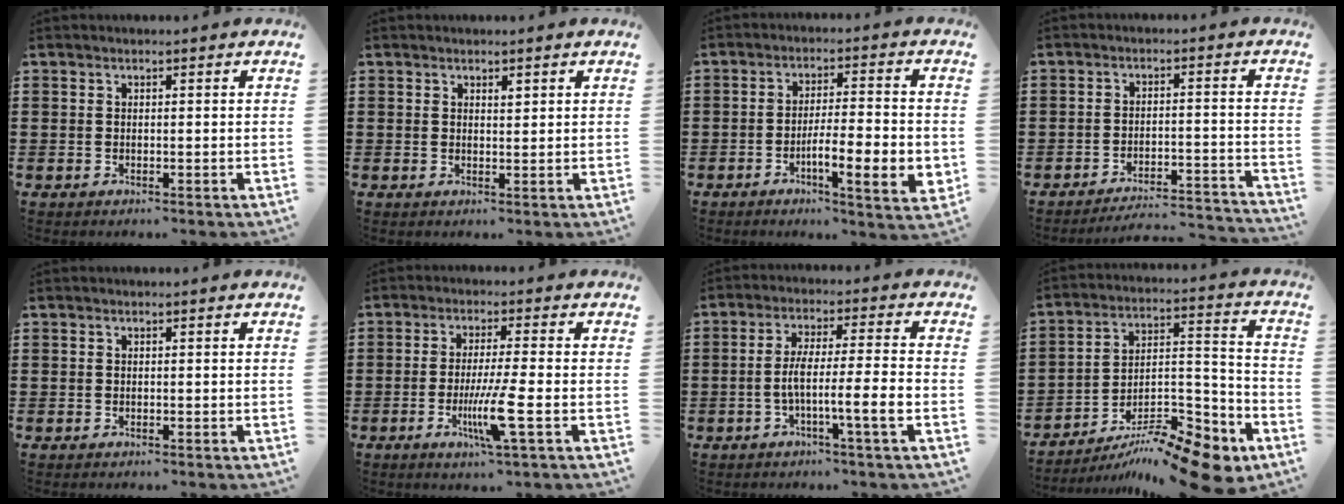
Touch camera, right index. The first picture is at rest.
{"total": 1.0, "force": [0.8, 0.4, 0.4], "torque": [-0.009, 0.002, 0.015]}
{"total": 8.2, "force": [-2.9, 1.5, 7.5], "torque": [-0.121, -0.006, -0.051]}
{"total": 4.0, "force": [-3.9, 0.3, 0.9], "torque": [-0.020, -0.001, -0.082]}
{"total": 0.0}
{"total": 7.9, "force": [-2.4, 0.2, 7.5], "torque": [-0.143, -0.022, -0.045]}
{"total": 7.3, "force": [-2.4, 0.1, 6.9], "torque": [-0.125, -0.006, -0.049]}
{"total": 11.5, "force": [-9.5, 2.9, 5.8], "torque": [-0.078, 0.035, -0.179]}